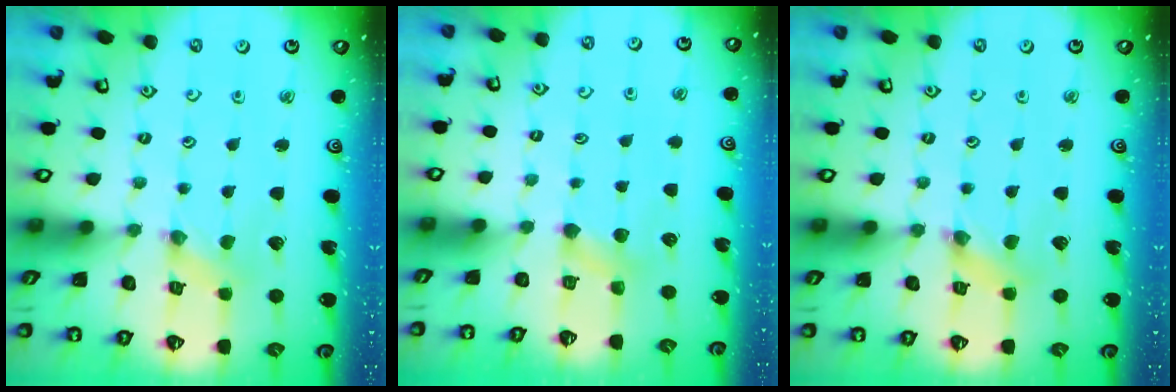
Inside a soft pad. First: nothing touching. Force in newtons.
{"total": 3.4, "press": 3.3, "slide": 0.4}
{"total": 1.8, "press": 1.8, "slide": 0.3}